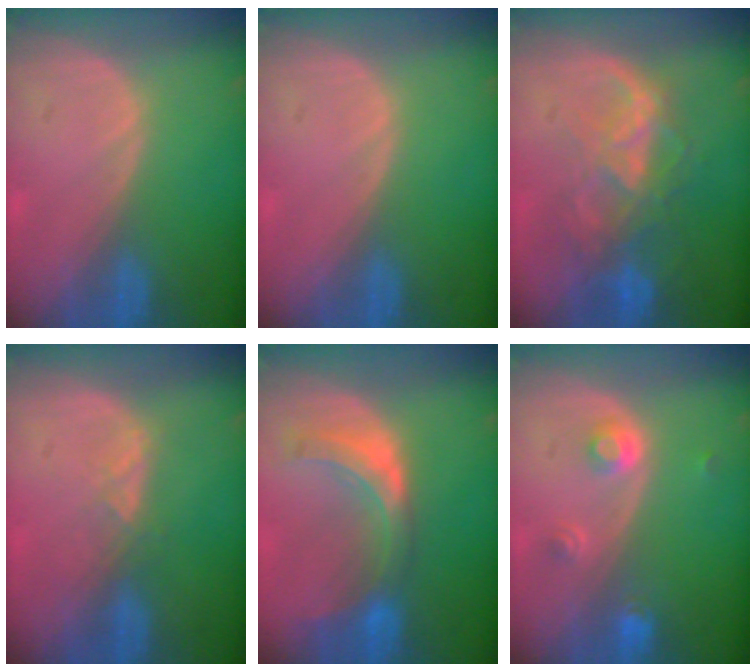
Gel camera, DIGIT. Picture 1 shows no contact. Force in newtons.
{"total": 0.0}
{"total": 8.8, "press": 7.6, "slide": 4.4}
{"total": 2.0, "press": 1.9, "slide": 0.7}
{"total": 7.5, "press": 6.8, "slide": 3.0}
{"total": 3.1, "press": 2.8, "slide": 1.2}